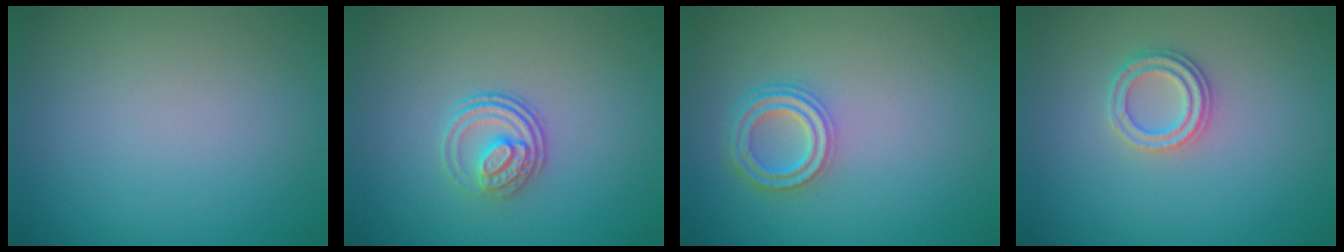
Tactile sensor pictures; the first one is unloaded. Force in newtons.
{"total": 2.5, "press": 2.0, "slide": 1.5}
{"total": 3.6, "press": 2.9, "slide": 2.2}
{"total": 2.2, "press": 2.1, "slide": 0.6}